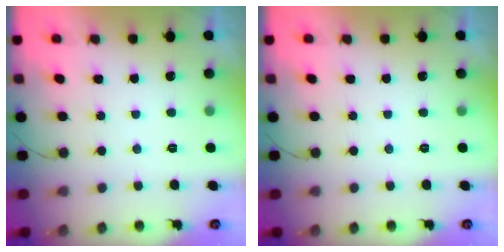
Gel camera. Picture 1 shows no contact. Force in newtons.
{"total": 0.0}